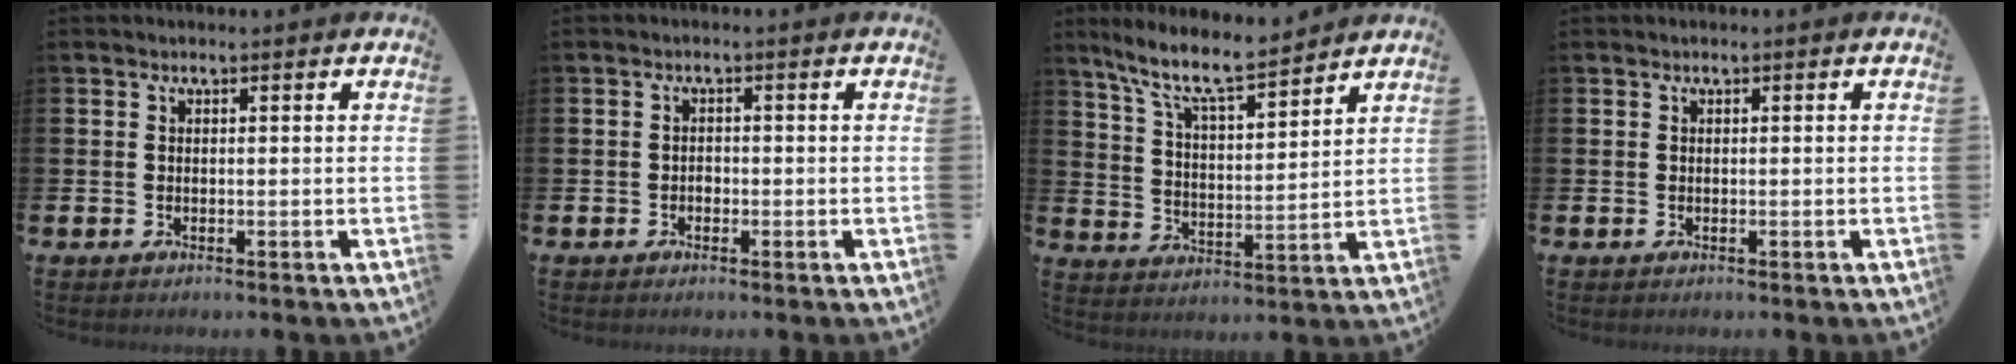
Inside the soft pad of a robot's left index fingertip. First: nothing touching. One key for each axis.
{"total": 1.0, "fx": -0.5, "fy": 0.8, "fz": 0.3, "tx": -0.004, "ty": -0.001, "tz": -0.012}
{"total": 9.0, "fx": 8.0, "fy": 1.1, "fz": 4.0, "tx": -0.109, "ty": -0.045, "tz": 0.142}
{"total": 0.0}